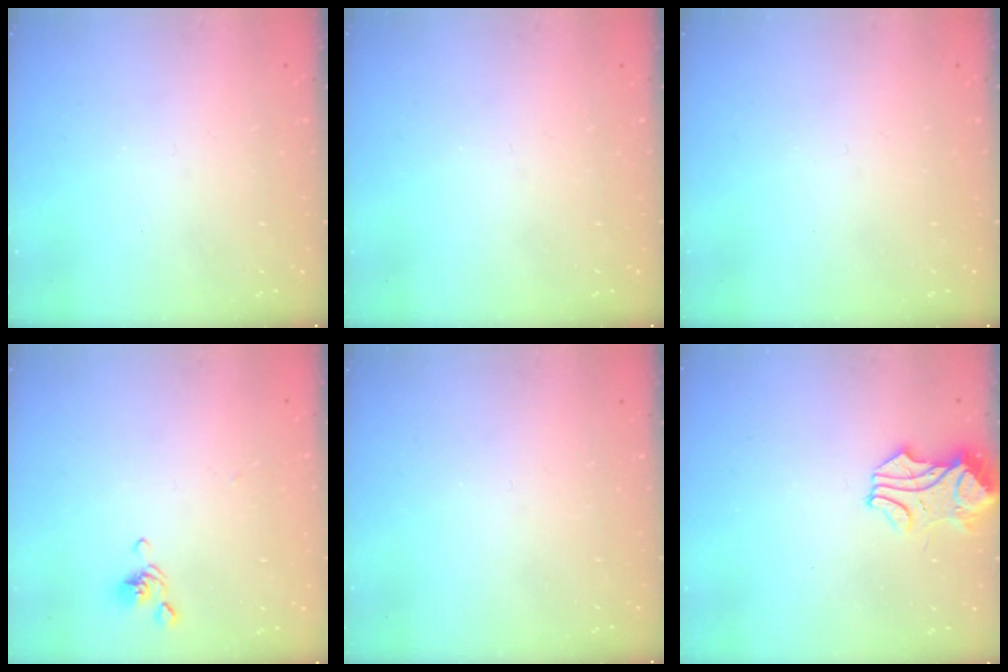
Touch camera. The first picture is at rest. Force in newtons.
{"total": 0.0}
{"total": 0.0}
{"total": 2.6, "press": 2.5, "slide": 0.7}
{"total": 0.0}
{"total": 1.6, "press": 1.4, "slide": 0.8}